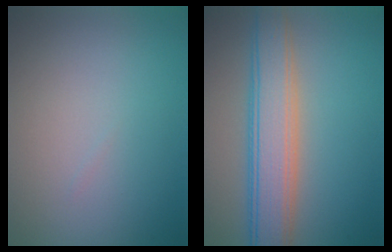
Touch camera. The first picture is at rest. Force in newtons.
{"total": 6.9, "press": 6.9, "slide": 0.3}